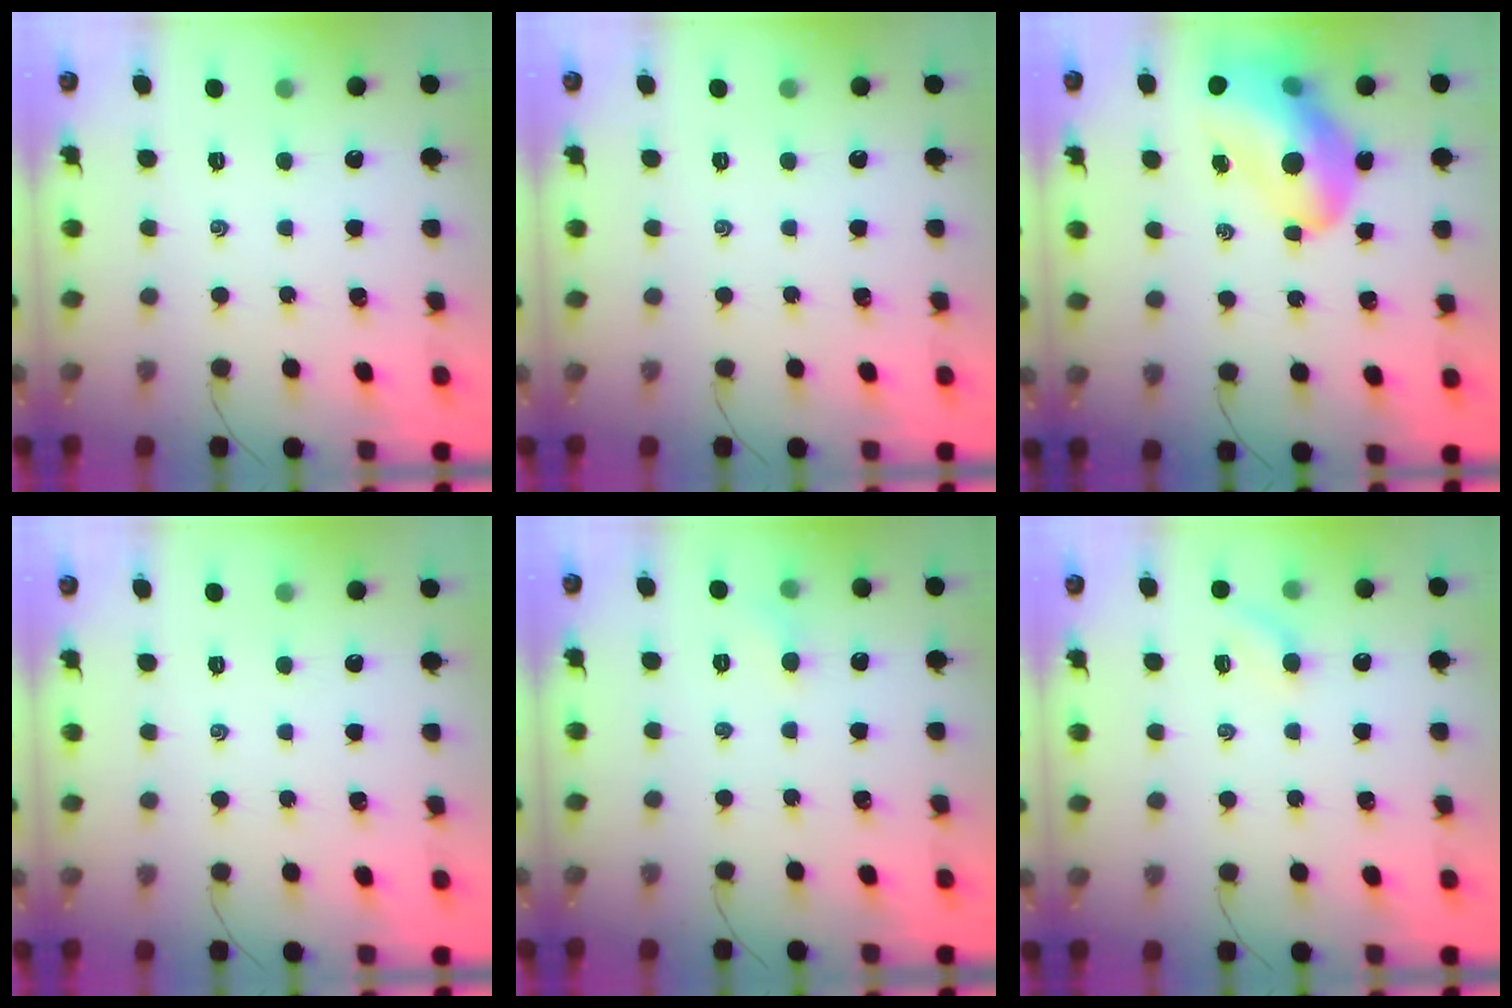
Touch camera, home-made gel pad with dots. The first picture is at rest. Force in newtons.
{"total": 0.0}
{"total": 17.1, "press": 16.4, "slide": 4.8}
{"total": 0.0}
{"total": 3.7, "press": 3.5, "slide": 1.2}
{"total": 4.9, "press": 4.8, "slide": 0.9}